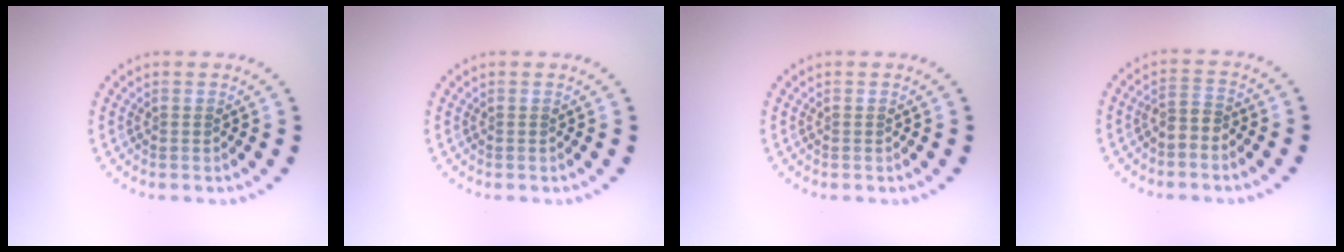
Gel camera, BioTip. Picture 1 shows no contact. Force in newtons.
{"total": 0.0}
{"total": 0.0}
{"total": 1.5, "press": 1.1, "slide": 1.0}